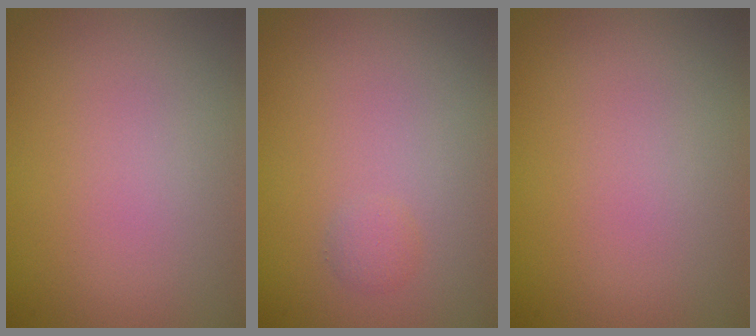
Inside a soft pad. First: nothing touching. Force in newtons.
{"total": 0.8, "press": 0.8, "slide": 0.1}
{"total": 0.0}